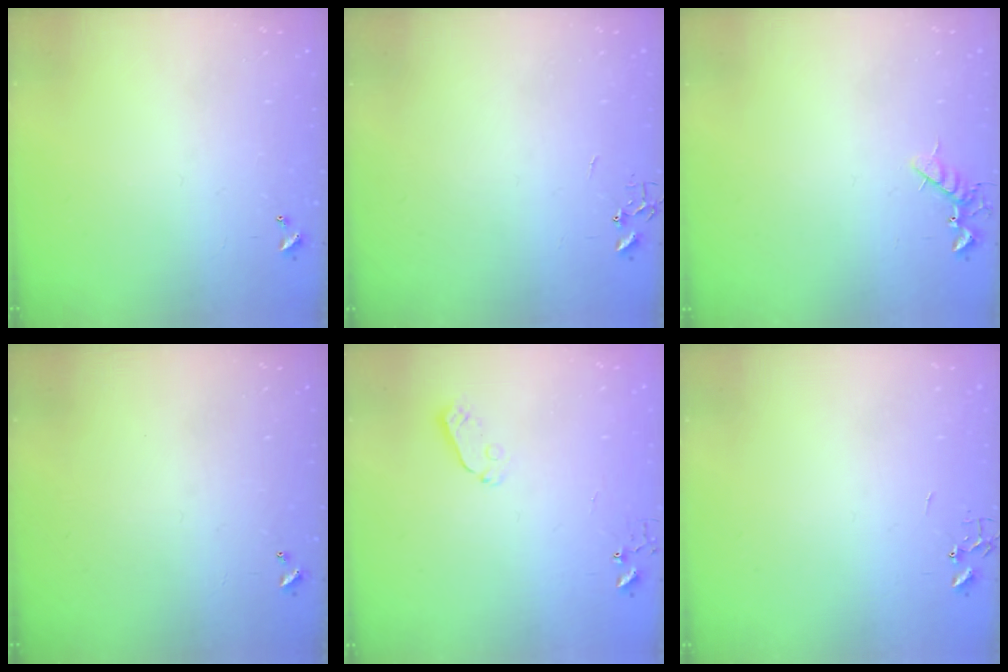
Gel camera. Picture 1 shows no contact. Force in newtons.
{"total": 0.0}
{"total": 7.0, "press": 6.9, "slide": 1.1}
{"total": 0.0}
{"total": 5.0, "press": 5.0, "slide": 0.4}
{"total": 0.0}